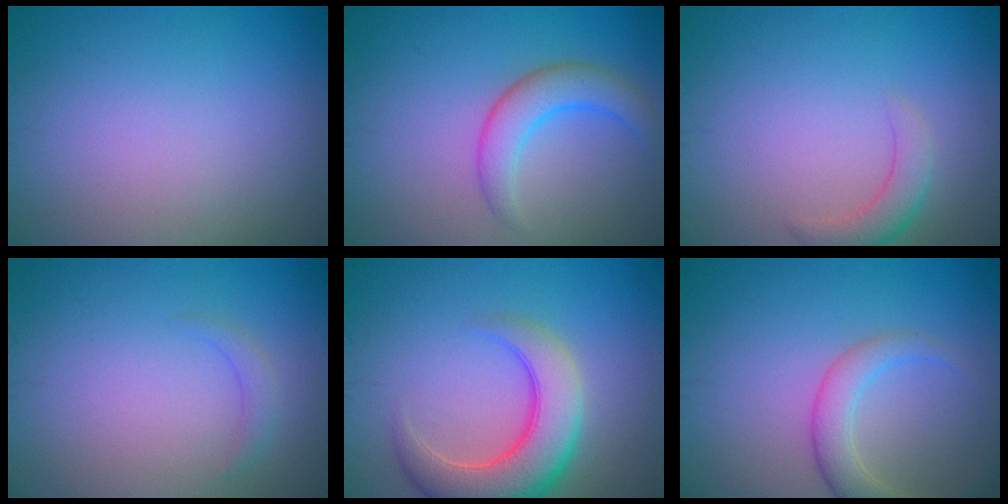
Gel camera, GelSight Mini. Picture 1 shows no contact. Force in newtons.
{"total": 3.4, "press": 3.4, "slide": 0.0}
{"total": 2.2, "press": 2.1, "slide": 0.2}
{"total": 1.1, "press": 1.1, "slide": 0.1}
{"total": 7.0, "press": 7.0, "slide": 0.5}
{"total": 3.3, "press": 3.3, "slide": 0.1}